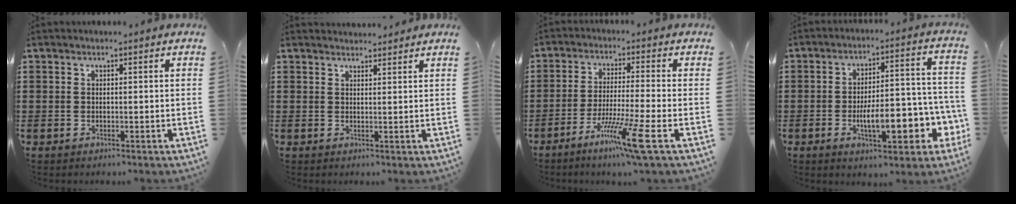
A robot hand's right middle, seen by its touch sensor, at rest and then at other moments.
{"total": 1.8, "force": [1.8, 0.3, 0.0], "torque": [-0.003, 0.004, 0.035]}
{"total": 9.4, "force": [-5.3, -0.6, 7.8], "torque": [-0.142, -0.017, -0.098]}
{"total": 9.7, "force": [-3.6, 3.6, 8.3], "torque": [-0.110, -0.004, -0.059]}